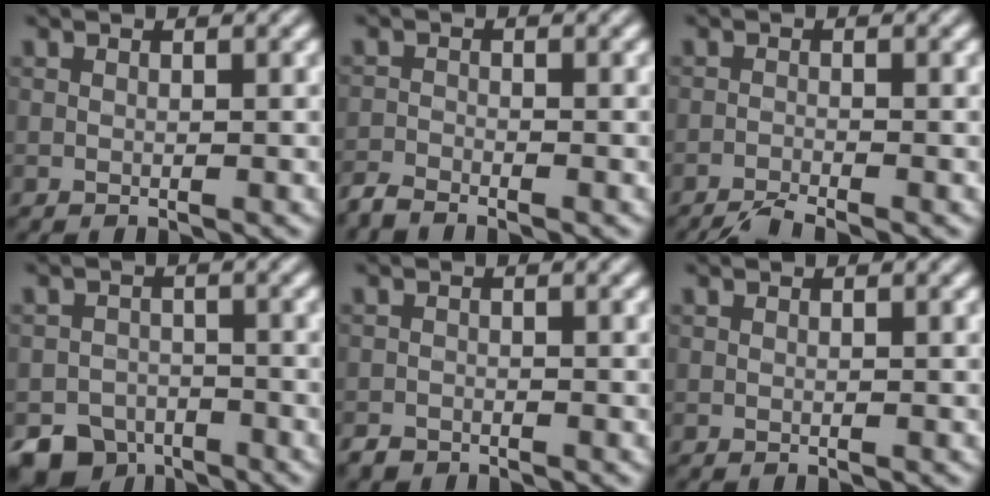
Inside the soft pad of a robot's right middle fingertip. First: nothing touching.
{"total": 2.2, "force": [-2.1, 0.2, 0.5], "torque": [-0.016, -0.004, -0.050]}
{"total": 3.0, "force": [-2.7, 0.1, 1.5], "torque": [-0.035, -0.001, -0.053]}
{"total": 6.4, "force": [-4.9, 4.0, 1.2], "torque": [-0.002, -0.009, -0.077]}
{"total": 1.3, "force": [-1.2, 0.6, 0.1], "torque": [0.001, -0.001, -0.026]}
{"total": 0.0}